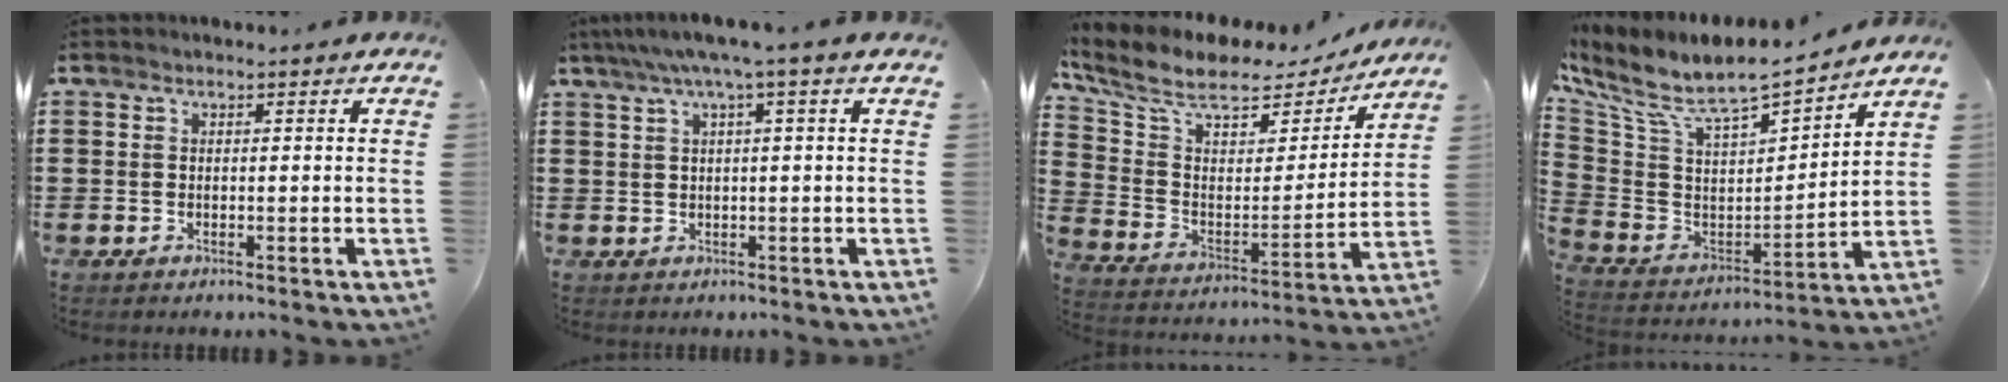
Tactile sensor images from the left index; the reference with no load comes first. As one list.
[{"total": 3.3, "force": [1.4, -0.4, 3.0], "torque": [-0.060, -0.002, 0.020]}, {"total": 8.6, "force": [6.6, 3.4, 4.3], "torque": [-0.118, -0.038, 0.112]}, {"total": 7.5, "force": [5.9, 2.5, 3.9], "torque": [-0.107, -0.051, 0.095]}]